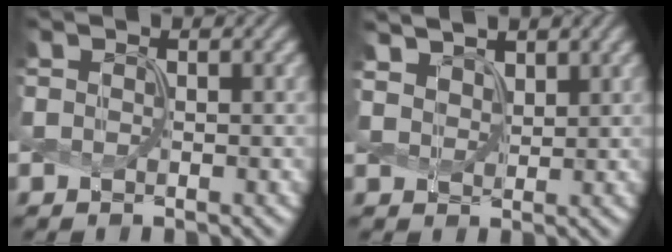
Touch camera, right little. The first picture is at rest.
{"total": 4.3, "force": [3.5, 2.0, 1.6], "torque": [-0.056, 0.002, 0.063]}